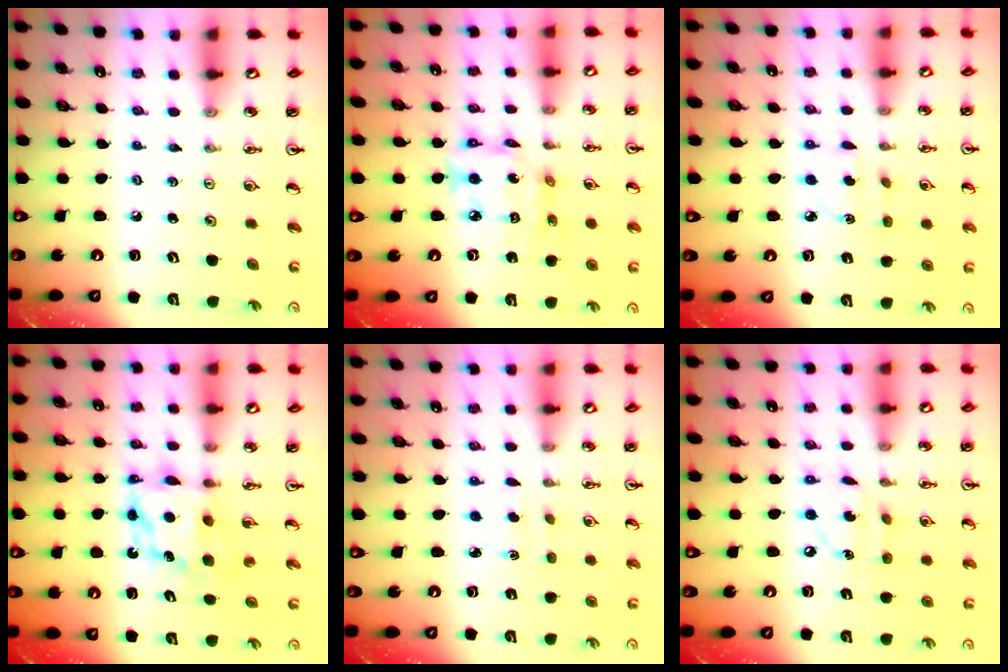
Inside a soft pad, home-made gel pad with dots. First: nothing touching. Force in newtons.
{"total": 11.9, "press": 11.8, "slide": 0.9}
{"total": 2.6, "press": 2.6, "slide": 0.1}
{"total": 6.4, "press": 6.4, "slide": 0.3}
{"total": 1.7, "press": 1.6, "slide": 0.6}
{"total": 8.9, "press": 8.9, "slide": 0.5}